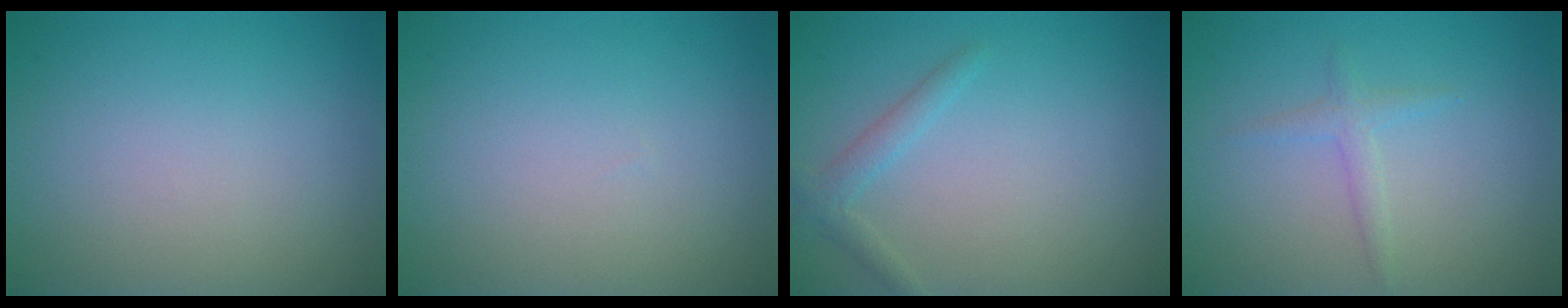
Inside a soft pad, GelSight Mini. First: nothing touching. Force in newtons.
{"total": 0.0}
{"total": 1.6, "press": 1.6, "slide": 0.1}
{"total": 1.3, "press": 1.3, "slide": 0.1}